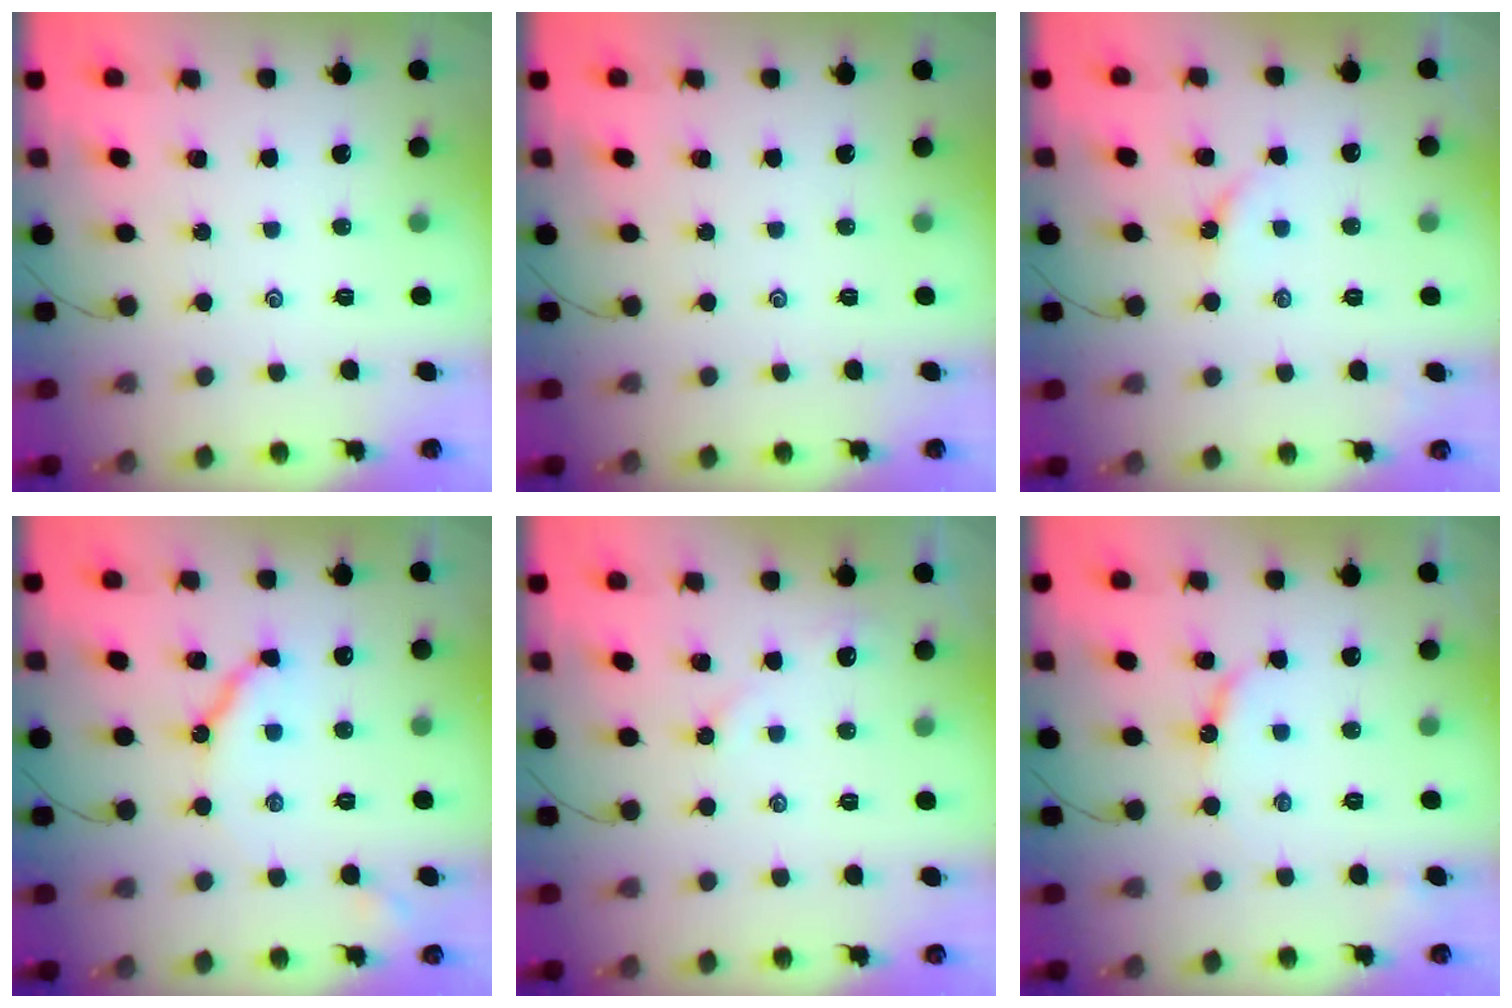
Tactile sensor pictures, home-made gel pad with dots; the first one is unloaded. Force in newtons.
{"total": 0.0}
{"total": 3.2, "press": 3.2, "slide": 0.2}
{"total": 9.0, "press": 8.9, "slide": 1.0}
{"total": 2.8, "press": 2.8, "slide": 0.5}
{"total": 5.3, "press": 5.3, "slide": 0.5}